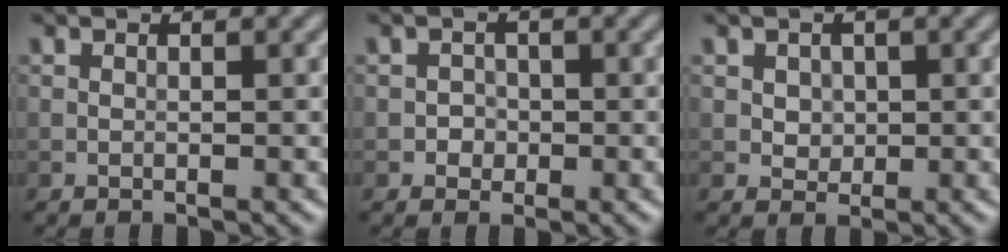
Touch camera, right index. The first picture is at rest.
{"total": 1.2, "force": [-0.2, 1.2, 0.2], "torque": [0.010, 0.001, -0.006]}
{"total": 1.6, "force": [0.4, 1.4, 0.7], "torque": [-0.013, -0.002, 0.016]}